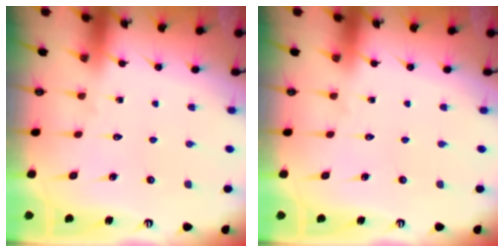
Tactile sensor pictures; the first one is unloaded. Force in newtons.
{"total": 0.0}